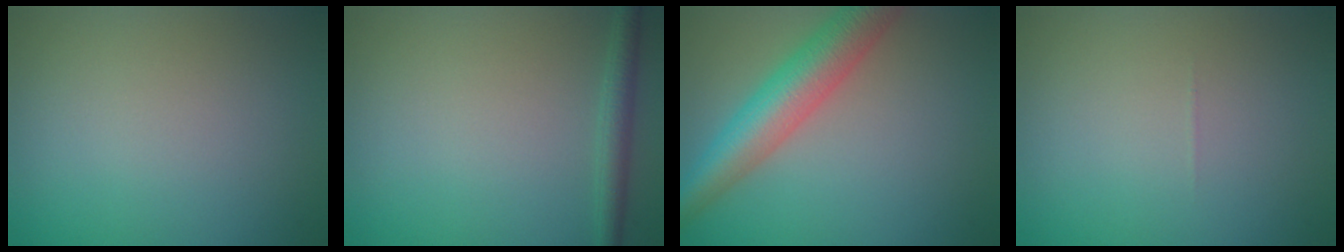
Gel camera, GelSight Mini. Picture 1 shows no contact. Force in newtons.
{"total": 1.9, "press": 1.9, "slide": 0.1}
{"total": 6.6, "press": 6.6, "slide": 0.1}
{"total": 0.0}